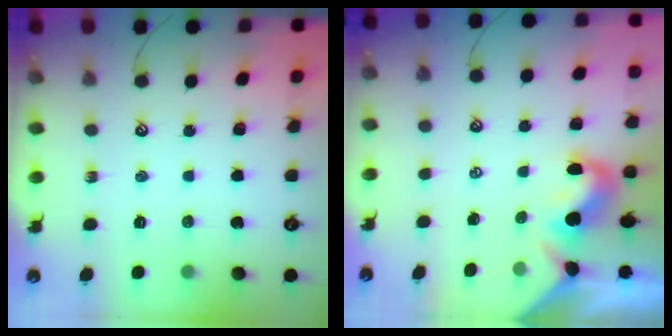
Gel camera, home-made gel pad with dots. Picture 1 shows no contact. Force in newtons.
{"total": 1.9, "press": 1.8, "slide": 0.6}